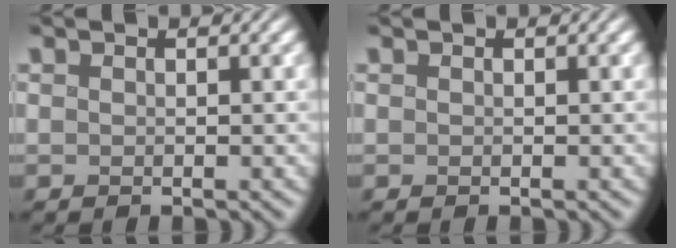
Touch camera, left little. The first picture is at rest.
{"total": 0.0}